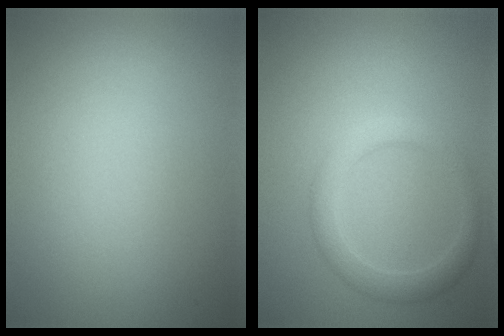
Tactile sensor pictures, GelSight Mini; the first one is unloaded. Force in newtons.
{"total": 2.7, "press": 2.7, "slide": 0.2}